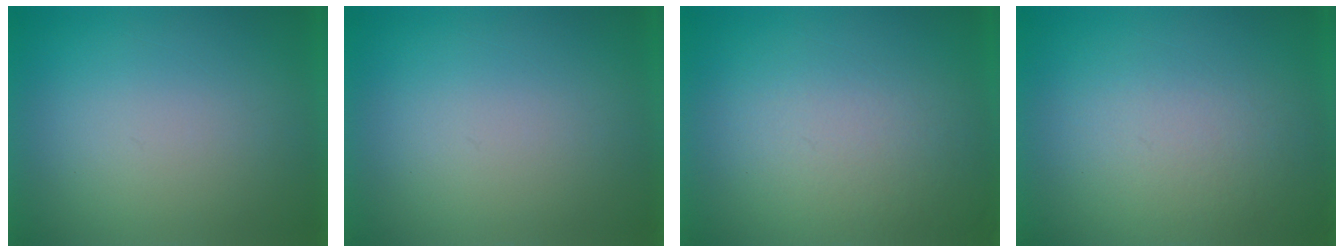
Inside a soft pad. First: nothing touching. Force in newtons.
{"total": 0.0}
{"total": 4.2}
{"total": 4.0}